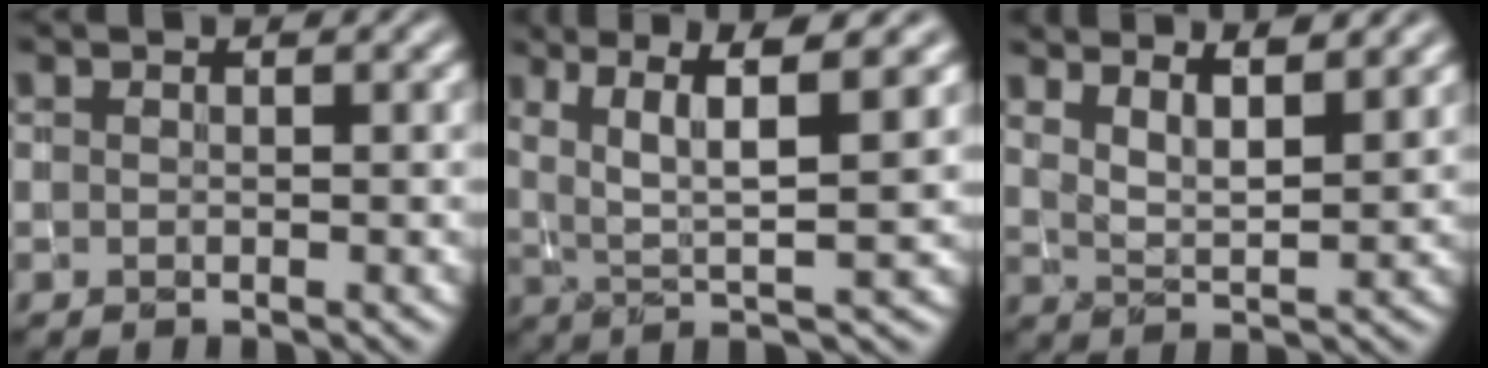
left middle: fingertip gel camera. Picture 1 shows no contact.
{"total": 6.8, "force": [2.4, 1.2, 6.2], "torque": [-0.102, 0.004, 0.047]}
{"total": 5.5, "force": [4.2, 1.6, 3.1], "torque": [-0.031, 0.014, 0.052]}